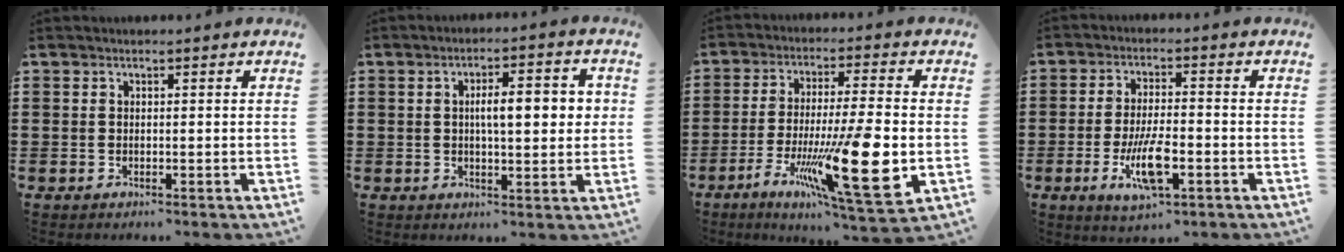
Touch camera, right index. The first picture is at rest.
{"total": 6.7, "force": [0.8, 2.2, 6.3], "torque": [-0.102, 0.002, 0.008]}
{"total": 17.8, "force": [-5.0, 3.4, 16.8], "torque": [-0.296, -0.010, -0.068]}
{"total": 8.3, "force": [-2.8, 2.6, 7.4], "torque": [-0.151, -0.014, -0.050]}